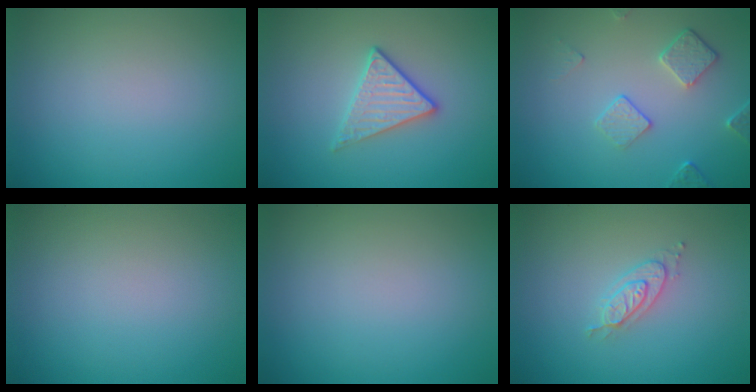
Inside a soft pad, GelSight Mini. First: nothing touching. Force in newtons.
{"total": 2.8, "press": 2.5, "slide": 1.2}
{"total": 2.7, "press": 2.0, "slide": 1.7}
{"total": 0.0}
{"total": 0.0}
{"total": 2.2, "press": 2.2, "slide": 0.3}